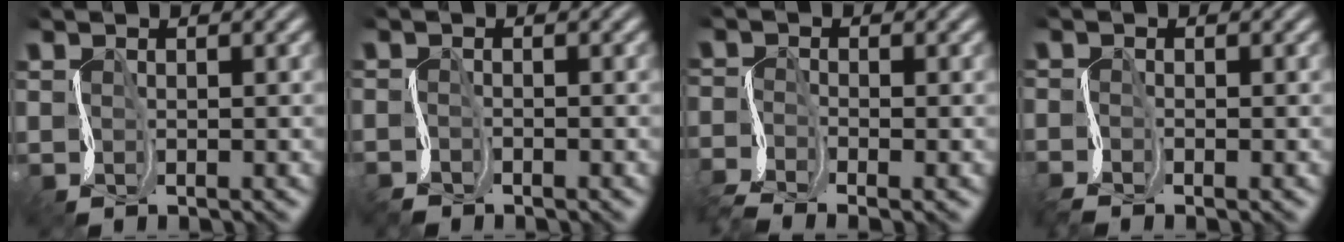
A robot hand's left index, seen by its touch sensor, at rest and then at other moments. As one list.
[{"total": 1.8, "force": [-1.8, 0.2, 0.1], "torque": [-0.007, 0.000, -0.041]}, {"total": 3.6, "force": [-3.2, 0.7, 1.6], "torque": [-0.039, -0.012, -0.074]}, {"total": 1.7, "force": [-1.6, 0.0, 0.4], "torque": [-0.015, -0.004, -0.042]}]